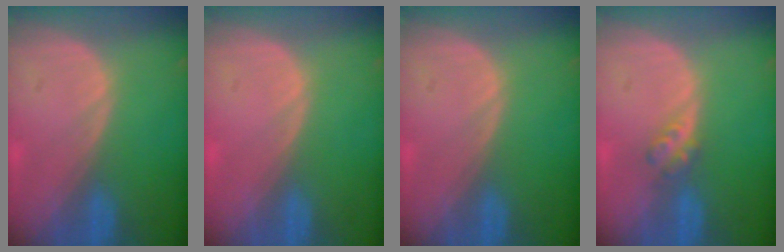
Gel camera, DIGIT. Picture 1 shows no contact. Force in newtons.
{"total": 0.6, "press": 0.0, "slide": 0.6}
{"total": 0.0}
{"total": 2.7, "press": 2.3, "slide": 1.3}